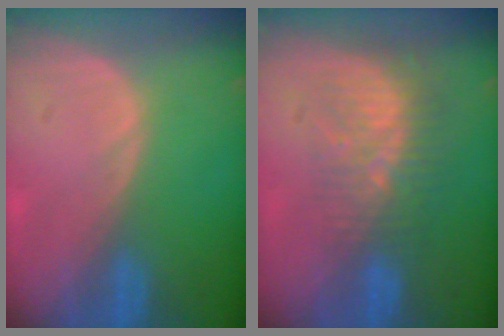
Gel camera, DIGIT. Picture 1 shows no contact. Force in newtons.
{"total": 9.0, "press": 7.6, "slide": 4.9}